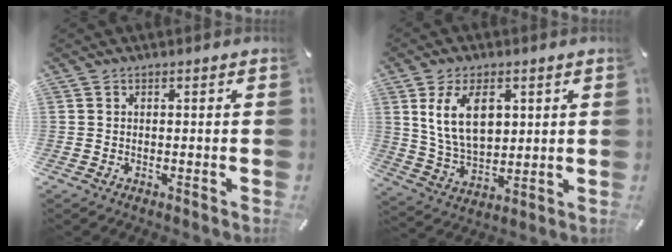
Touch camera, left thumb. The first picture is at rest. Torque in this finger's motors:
{"motor_torque": [0.45, 0.40, 0.44, -0.17, 0.37]}